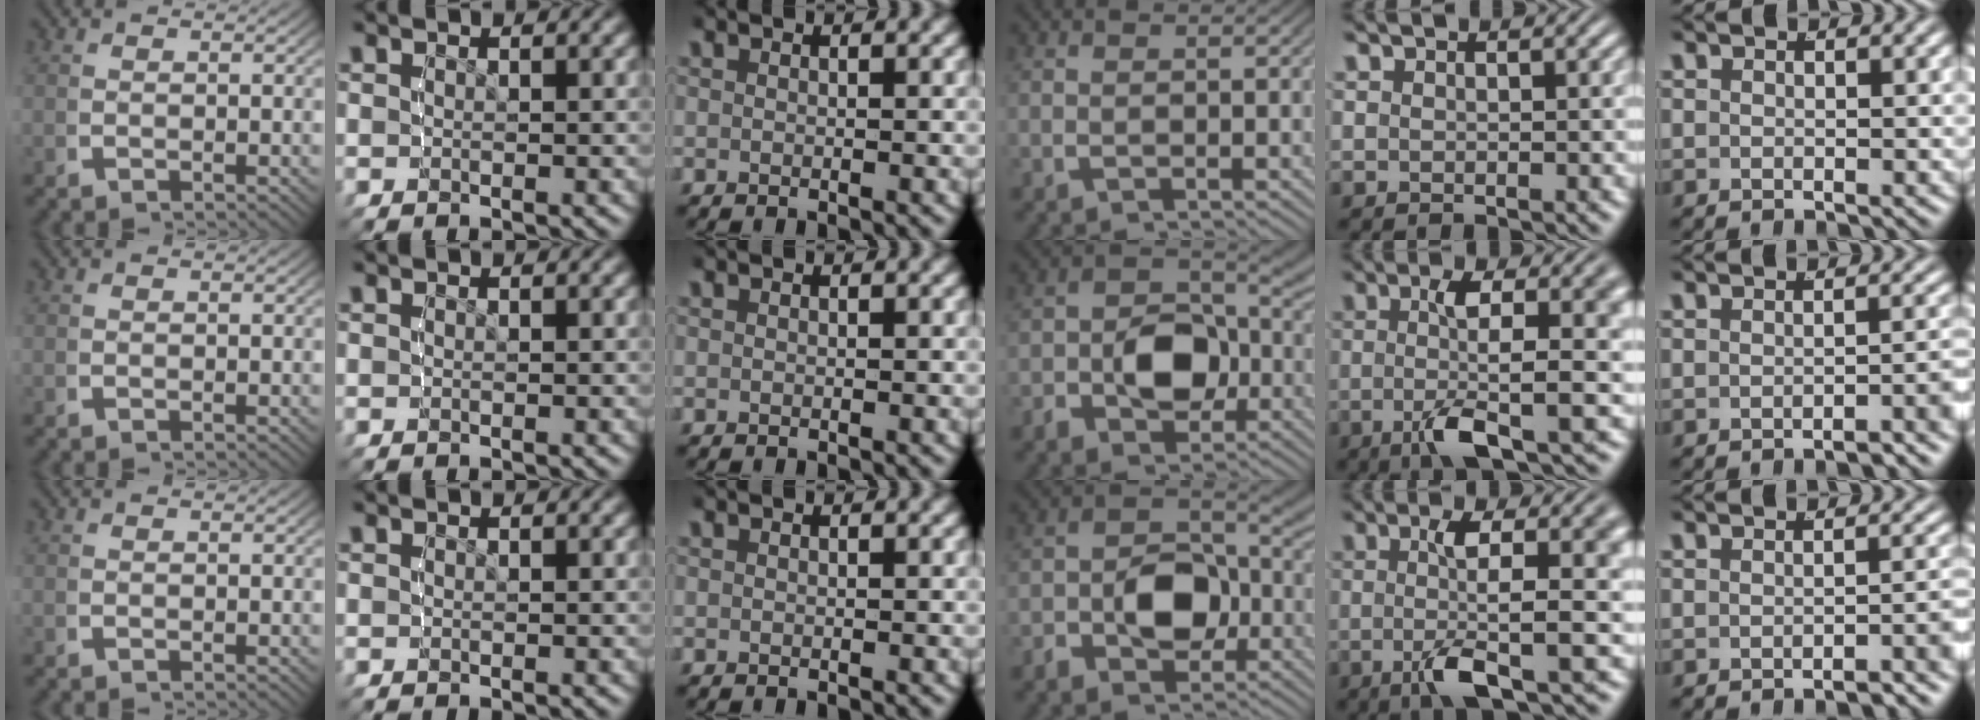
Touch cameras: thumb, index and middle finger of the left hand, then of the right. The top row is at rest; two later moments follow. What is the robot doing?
{"motion": "lift_and_place", "object": "stress ball aka squeeze ball"}